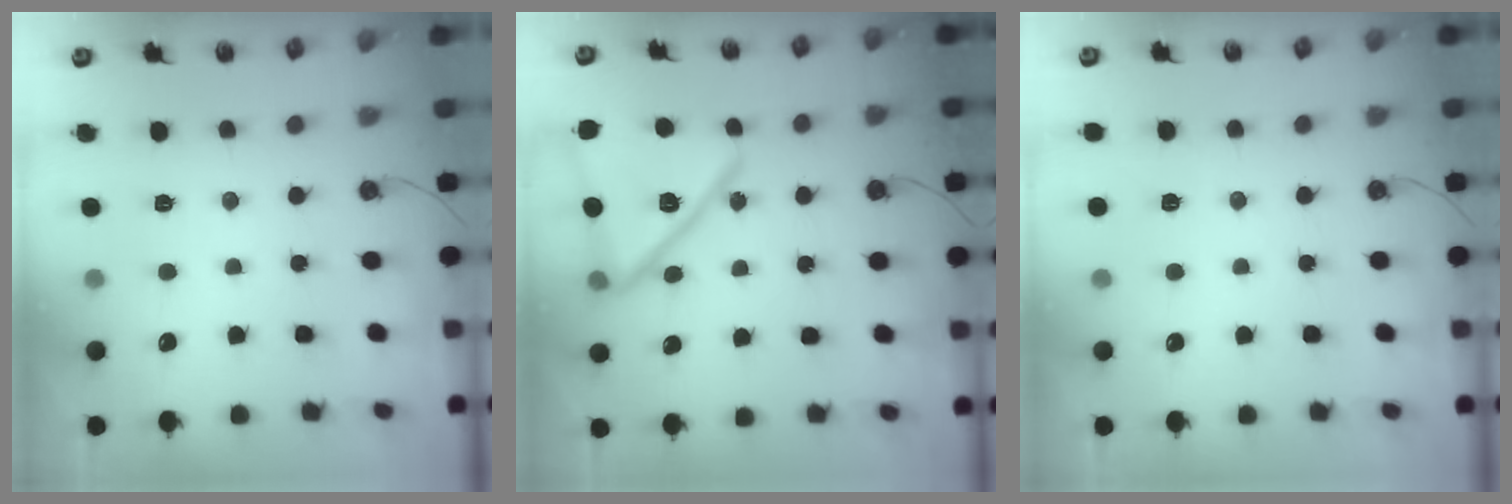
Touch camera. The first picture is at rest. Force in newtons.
{"total": 20.2, "press": 19.8, "slide": 3.9}
{"total": 3.4, "press": 2.9, "slide": 1.7}